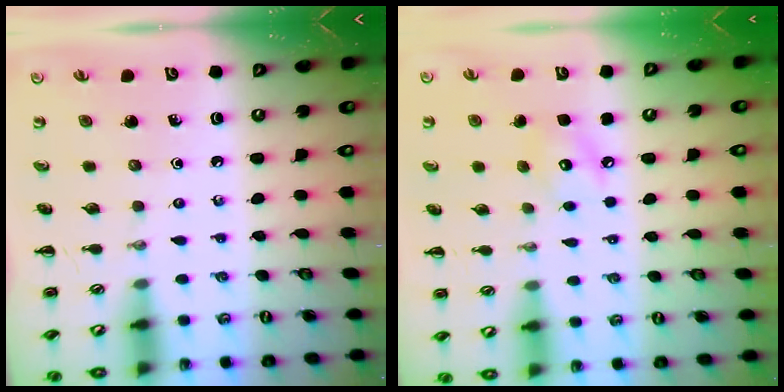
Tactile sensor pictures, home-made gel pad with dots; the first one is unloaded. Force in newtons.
{"total": 6.7, "press": 6.7, "slide": 0.4}